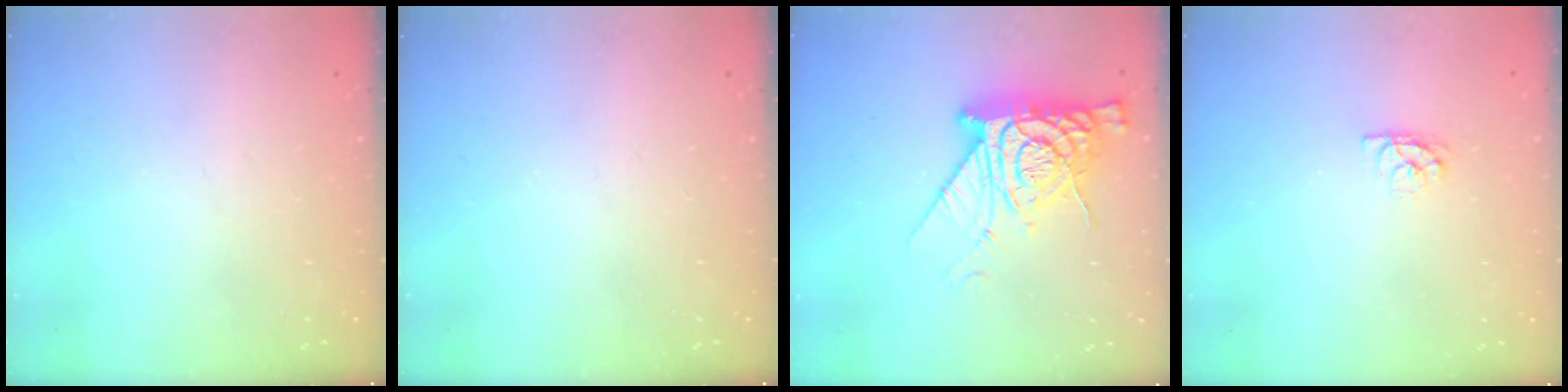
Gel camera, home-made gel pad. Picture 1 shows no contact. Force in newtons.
{"total": 0.0}
{"total": 13.0, "press": 12.9, "slide": 1.0}
{"total": 3.9, "press": 3.9, "slide": 0.3}